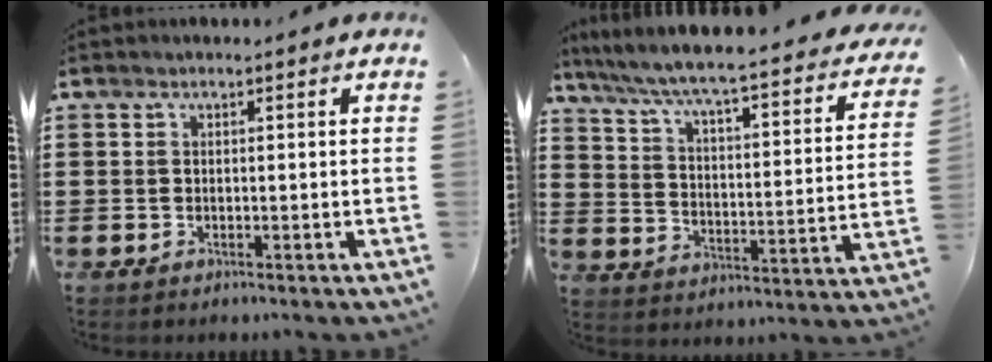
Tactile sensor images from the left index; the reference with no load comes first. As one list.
[{"total": 4.8, "force": [4.0, -0.2, 2.7], "torque": [-0.073, -0.044, 0.057]}]